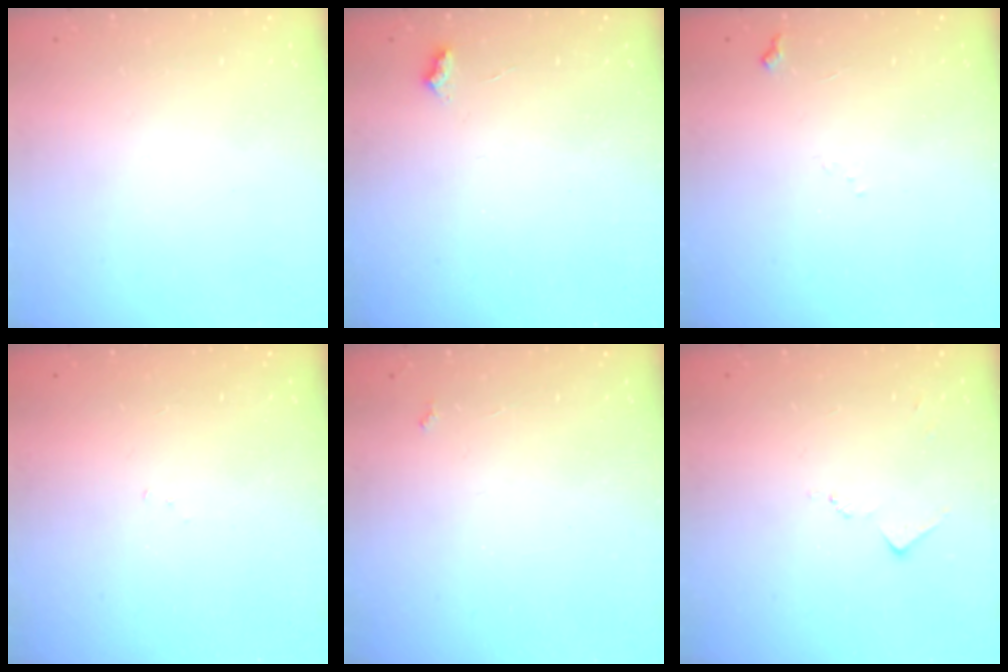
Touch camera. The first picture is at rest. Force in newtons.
{"total": 3.0, "press": 2.9, "slide": 0.5}
{"total": 5.5, "press": 5.5, "slide": 0.6}
{"total": 3.7, "press": 3.7, "slide": 0.6}
{"total": 2.2, "press": 2.1, "slide": 0.4}
{"total": 6.0, "press": 5.9, "slide": 0.8}